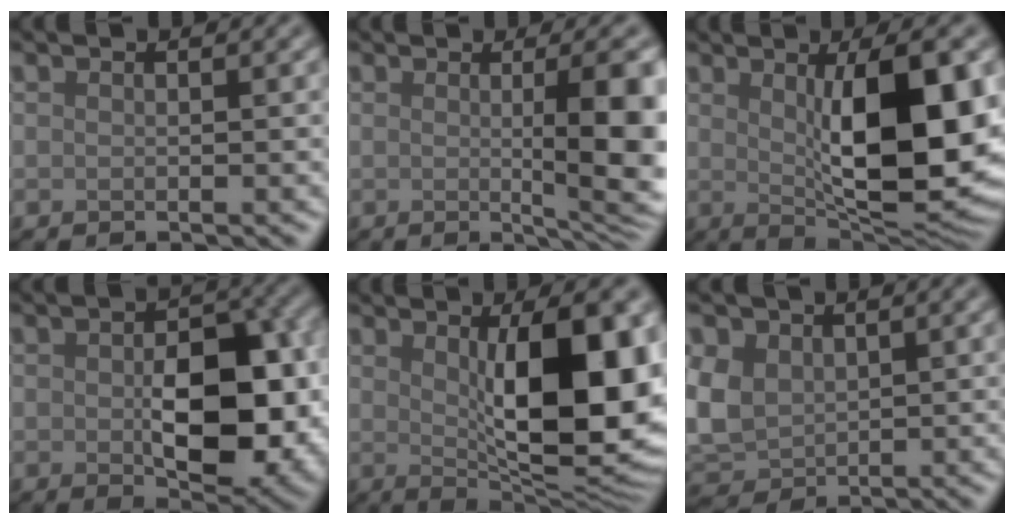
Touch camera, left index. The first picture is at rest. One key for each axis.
{"total": 7.3, "fx": -0.2, "fy": 1.6, "fz": 7.1, "tx": -0.085, "ty": -0.006, "tz": 0.001}
{"total": 11.2, "fx": 0.7, "fy": 3.3, "fz": 10.7, "tx": -0.161, "ty": -0.008, "tz": 0.022}
{"total": 8.8, "fx": -1.2, "fy": 4.7, "fz": 7.4, "tx": -0.127, "ty": -0.013, "tz": -0.002}
{"total": 12.2, "fx": 0.9, "fy": 4.2, "fz": 11.4, "tx": -0.141, "ty": -0.004, "tz": 0.021}
{"total": 5.0, "fx": 0.8, "fy": 3.9, "fz": 3.0, "tx": -0.097, "ty": -0.001, "tz": 0.018}